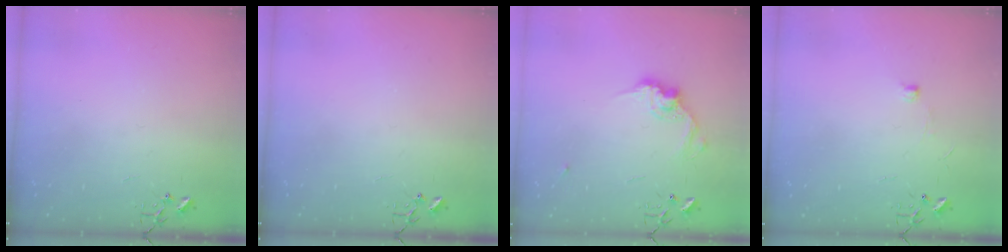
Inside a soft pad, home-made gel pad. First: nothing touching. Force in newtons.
{"total": 0.0}
{"total": 11.8, "press": 11.8, "slide": 0.6}
{"total": 4.4, "press": 4.3, "slide": 0.6}